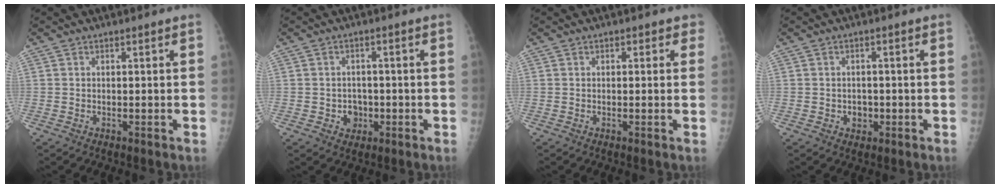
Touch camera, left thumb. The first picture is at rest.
{"total": 3.5, "force": [-1.1, 3.1, 1.3], "torque": [0.003, 0.007, -0.013]}
{"total": 1.4, "force": [0.6, 1.1, 0.6], "torque": [0.018, 0.002, -0.001]}
{"total": 2.4, "force": [-0.8, 2.1, 1.0], "torque": [0.001, 0.005, -0.006]}